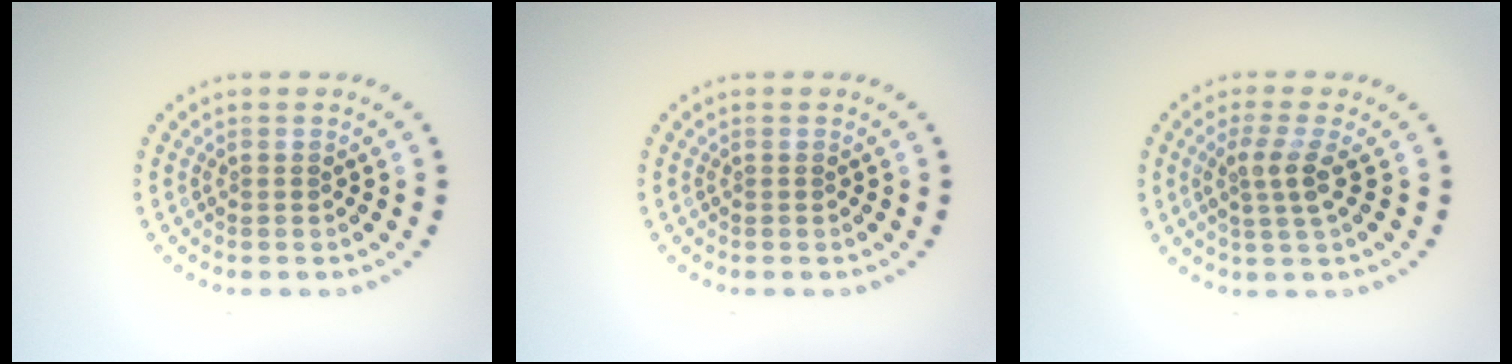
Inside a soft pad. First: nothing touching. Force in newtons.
{"total": 0.0}
{"total": 2.4, "press": 1.9, "slide": 1.5}